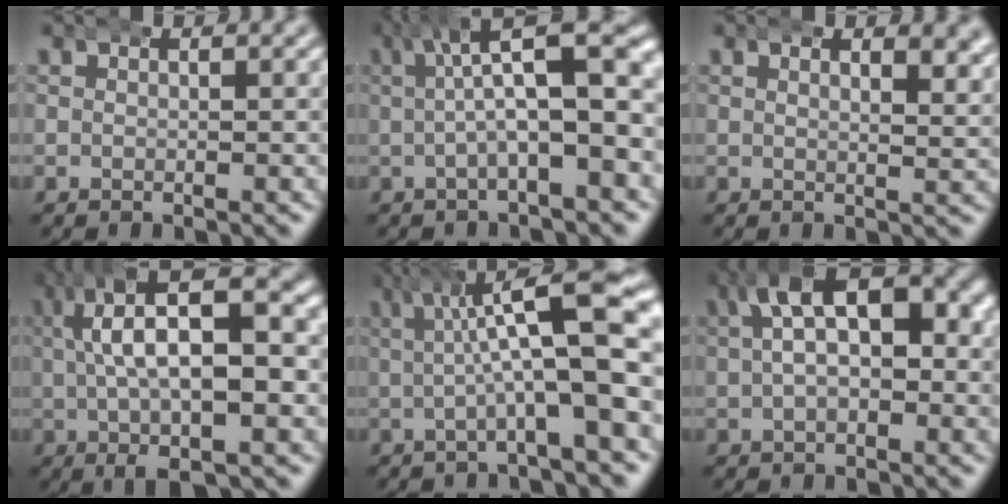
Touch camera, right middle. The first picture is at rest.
{"total": 8.0, "force": [0.7, 2.7, 7.5], "torque": [-0.095, 0.017, 0.004]}
{"total": 2.7, "force": [1.8, 0.9, 1.8], "torque": [-0.022, 0.000, 0.024]}
{"total": 13.1, "force": [1.8, 6.3, 11.4], "torque": [-0.168, 0.017, 0.022]}
{"total": 10.0, "force": [1.8, 3.0, 9.3], "torque": [-0.114, 0.020, 0.019]}
{"total": 7.9, "force": [1.6, 4.2, 6.6], "torque": [-0.090, 0.010, 0.022]}